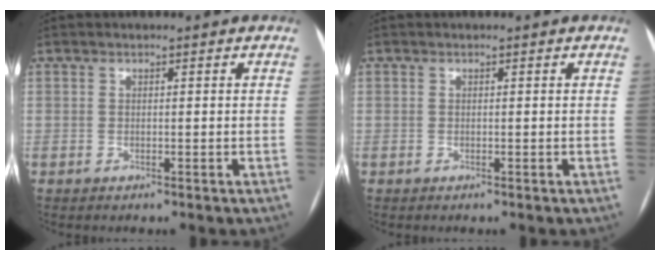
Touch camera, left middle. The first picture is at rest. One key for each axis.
{"total": 0.0}